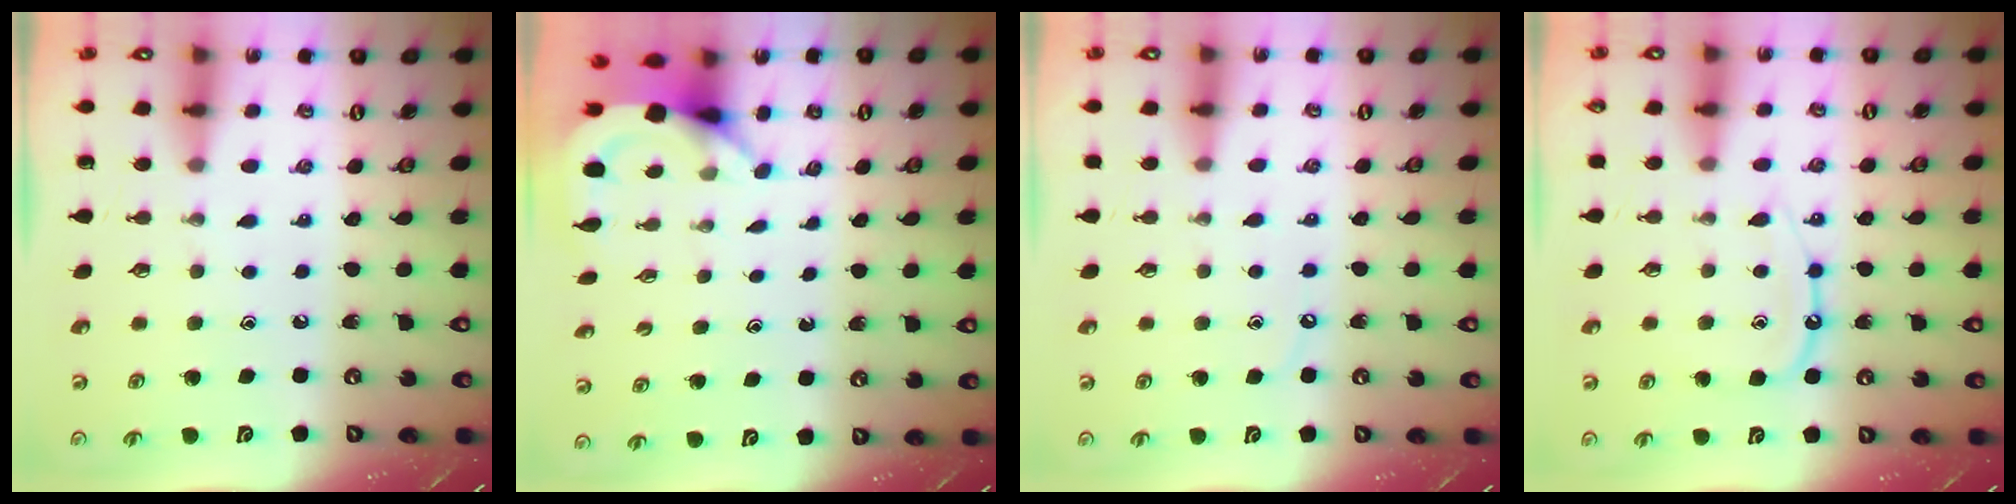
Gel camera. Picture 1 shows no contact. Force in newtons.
{"total": 3.5, "press": 3.5, "slide": 0.2}
{"total": 3.4, "press": 3.3, "slide": 0.5}
{"total": 10.8, "press": 10.7, "slide": 1.1}